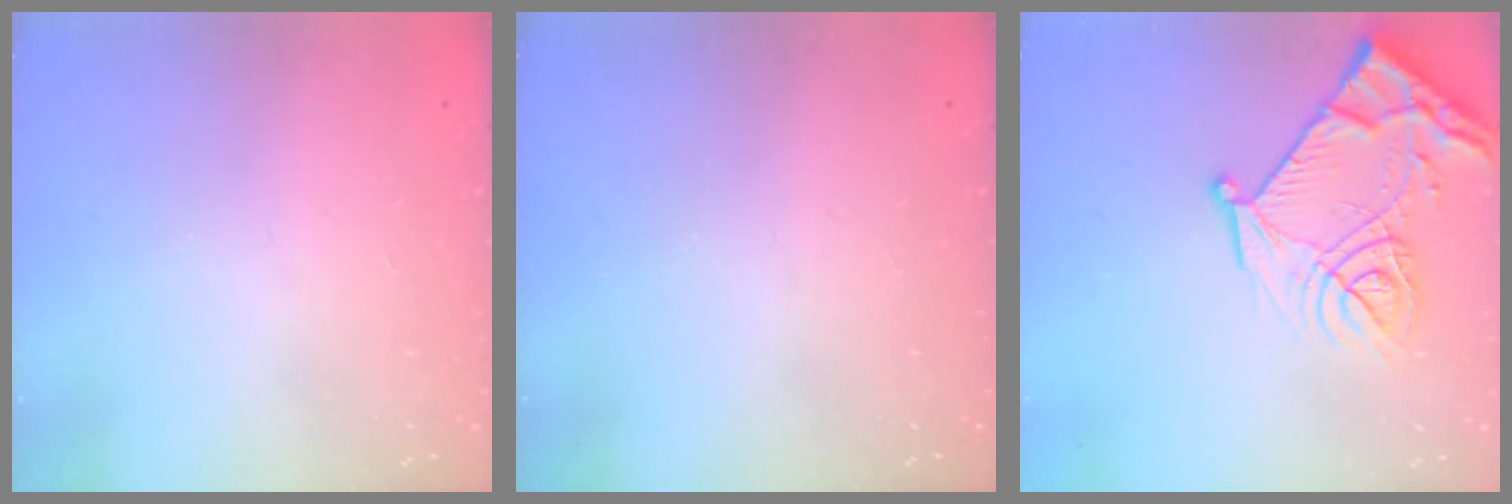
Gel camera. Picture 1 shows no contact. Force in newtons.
{"total": 0.0}
{"total": 16.3, "press": 16.3, "slide": 1.8}